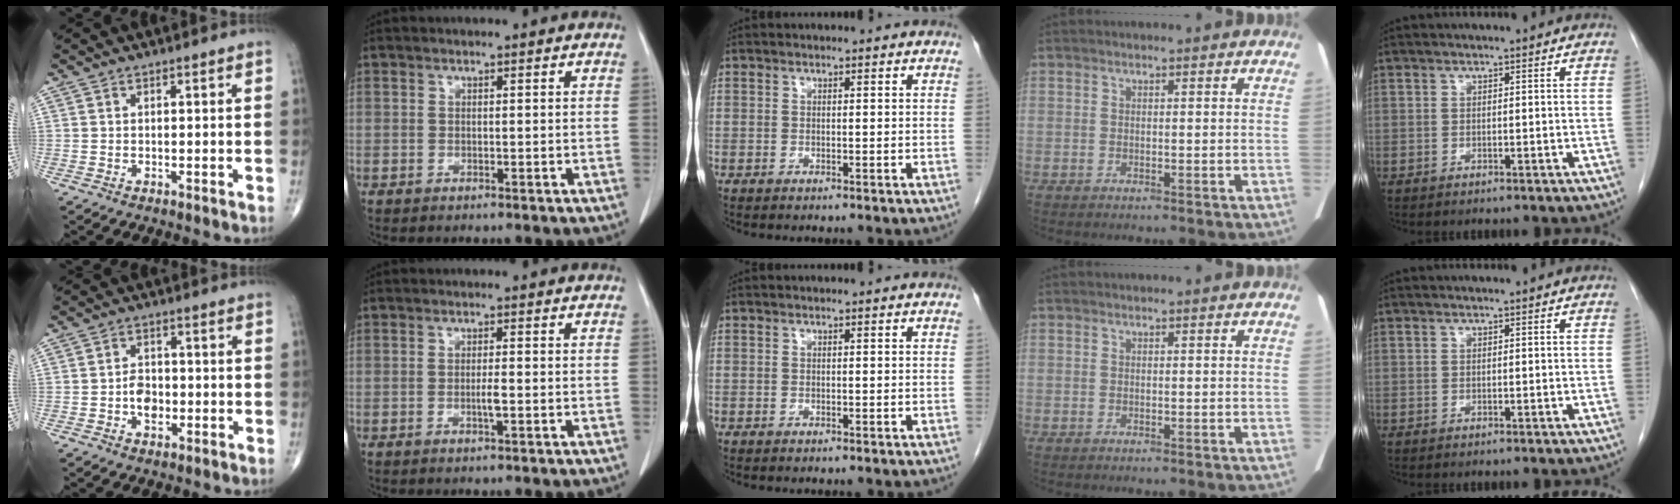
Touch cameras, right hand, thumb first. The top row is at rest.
{"thumb": {"total": 4.6, "force": [-1.0, 3.2, 3.2], "torque": [-0.035, 0.008, -0.020]}, "index": {"total": 1.7, "force": [-0.4, 0.1, 1.6], "torque": [-0.033, -0.002, -0.007]}}